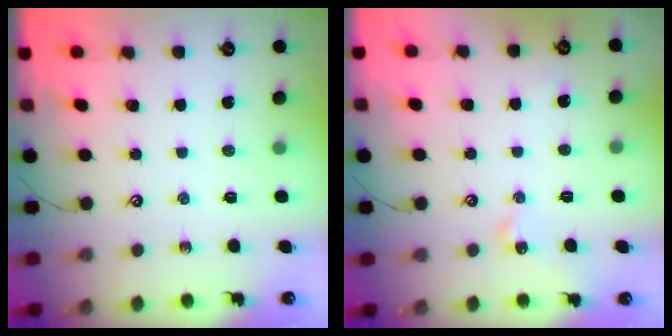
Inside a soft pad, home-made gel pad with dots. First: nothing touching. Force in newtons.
{"total": 1.9, "press": 1.9, "slide": 0.2}